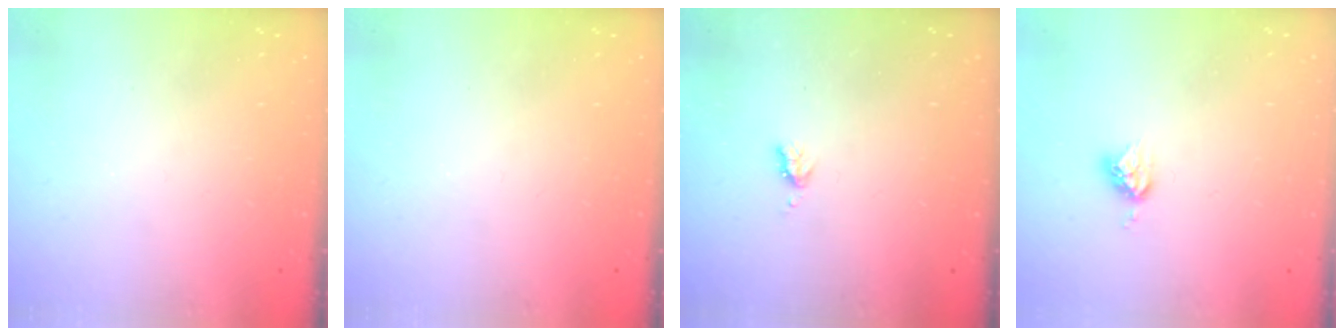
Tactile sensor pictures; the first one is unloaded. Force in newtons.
{"total": 0.0}
{"total": 3.3, "press": 3.3, "slide": 0.6}
{"total": 5.0, "press": 4.9, "slide": 0.4}